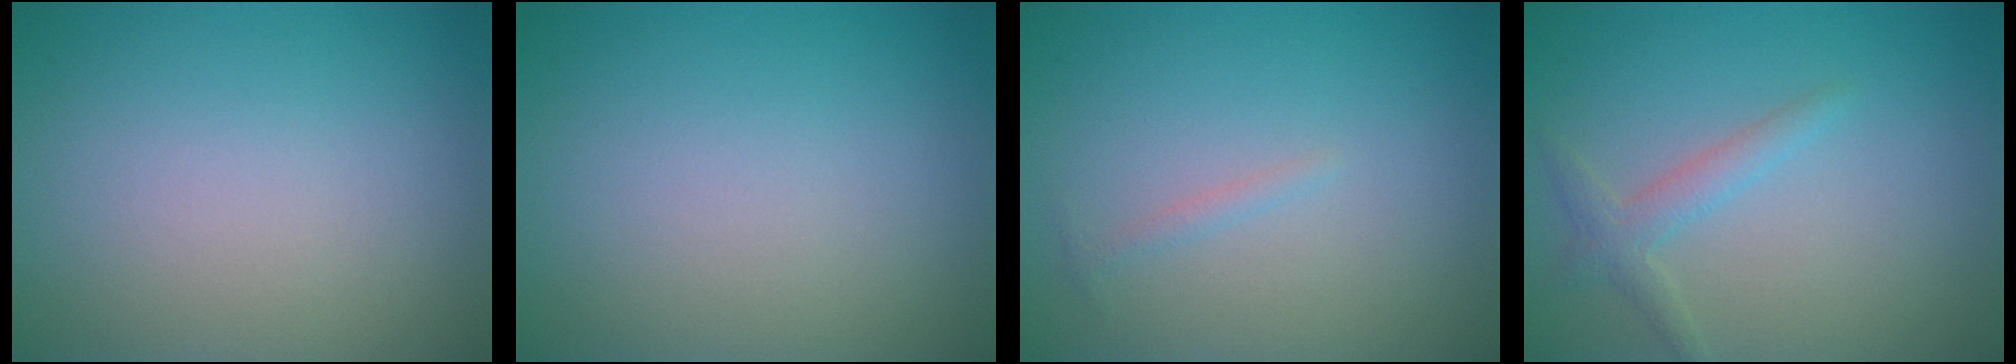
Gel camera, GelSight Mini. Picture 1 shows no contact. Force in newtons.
{"total": 0.0}
{"total": 0.7, "press": 0.7, "slide": 0.1}
{"total": 1.9, "press": 1.9, "slide": 0.1}